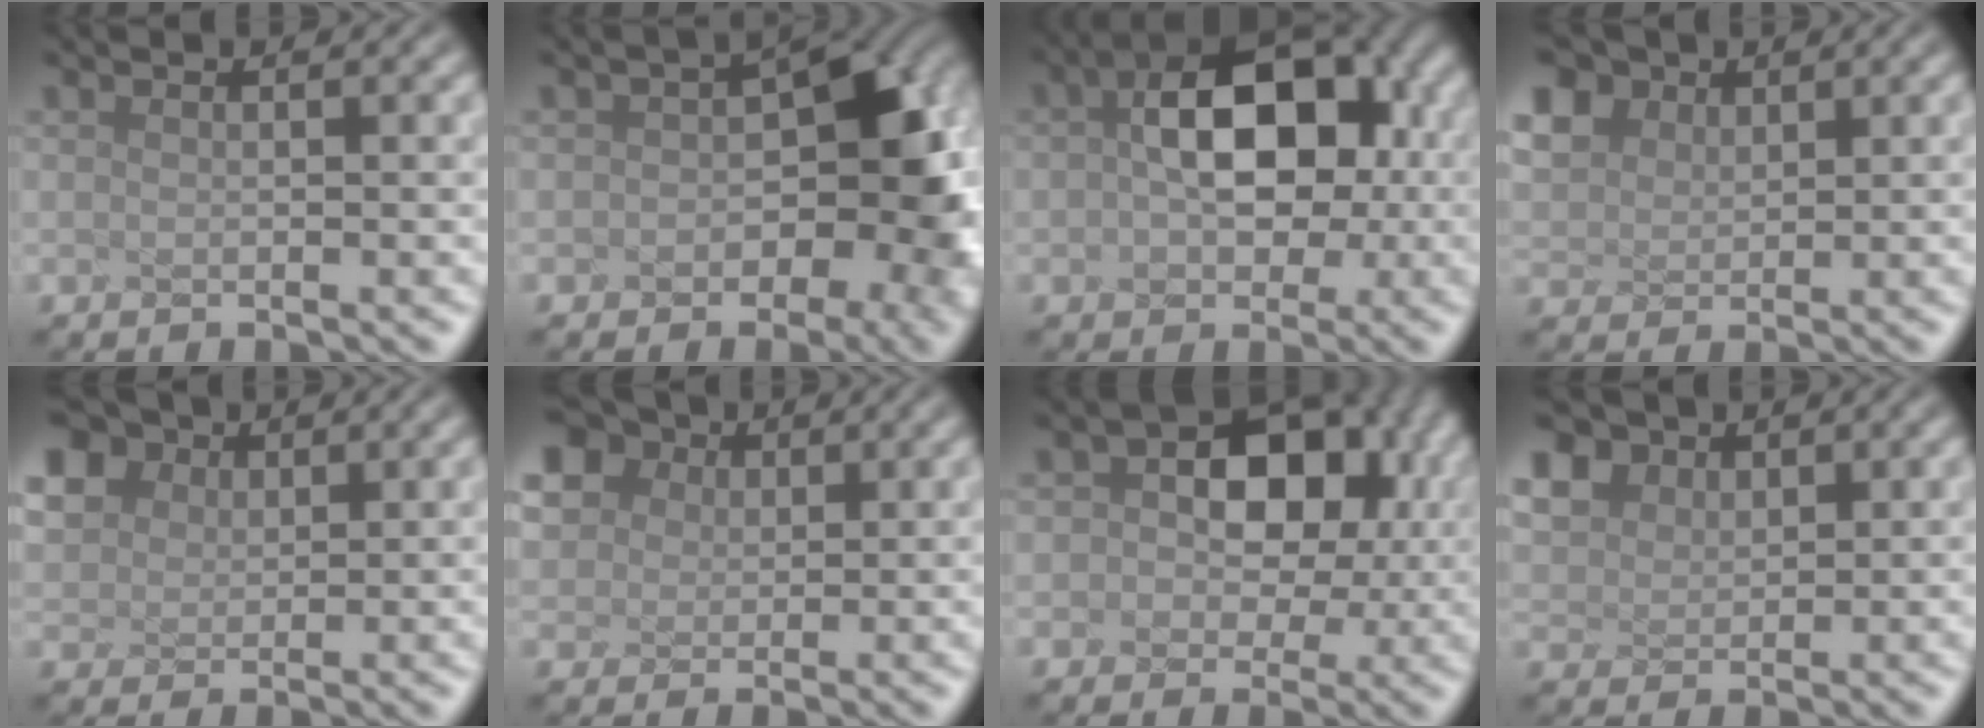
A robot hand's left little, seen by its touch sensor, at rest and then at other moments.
{"total": 7.8, "force": [-2.3, 4.4, 6.0], "torque": [-0.095, -0.013, 0.003]}
{"total": 8.5, "force": [-0.2, 5.2, 6.7], "torque": [-0.130, 0.003, 0.030]}
{"total": 4.8, "force": [3.1, 3.3, 1.7], "torque": [-0.111, 0.016, 0.087]}
{"total": 6.3, "force": [3.5, 4.6, 2.4], "torque": [-0.121, 0.025, 0.098]}
{"total": 5.8, "force": [3.0, 4.6, 2.0], "torque": [-0.106, 0.022, 0.084]}
{"total": 6.6, "force": [0.4, 4.4, 4.9], "torque": [-0.087, 0.001, 0.033]}
{"total": 3.3, "force": [2.2, 2.4, 0.9], "torque": [-0.084, 0.007, 0.076]}